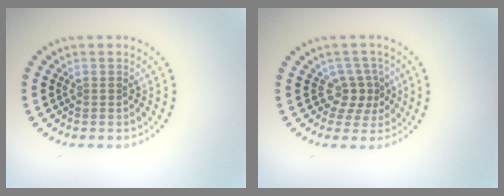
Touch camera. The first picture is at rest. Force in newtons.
{"total": 2.6, "press": 1.8, "slide": 1.8}